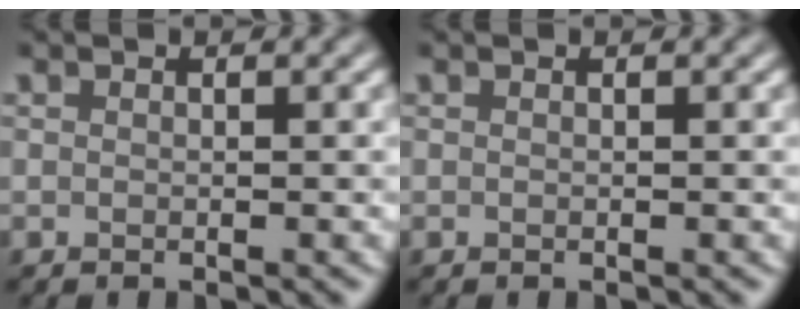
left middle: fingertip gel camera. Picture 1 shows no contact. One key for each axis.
{"total": 0.0}